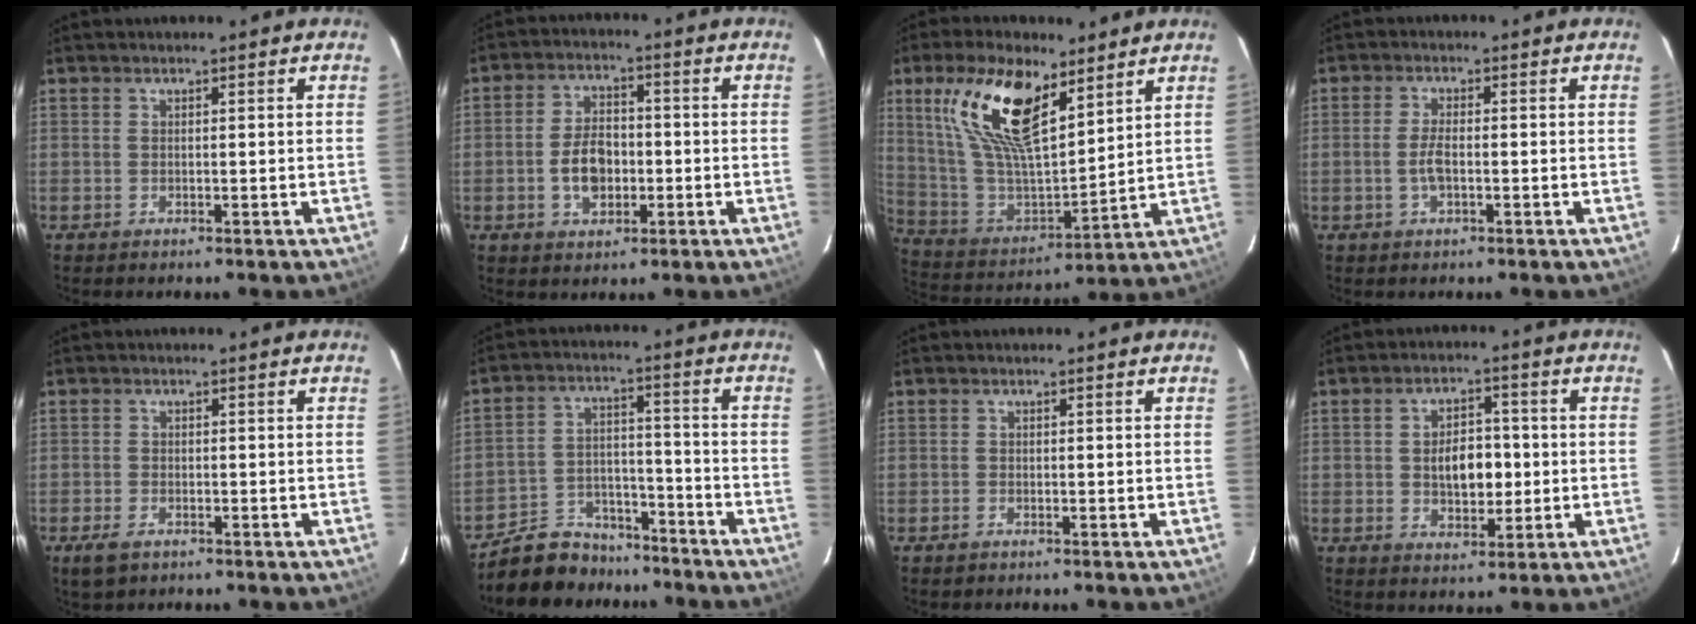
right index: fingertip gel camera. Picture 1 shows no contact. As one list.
[{"total": 7.6, "force": [-1.8, 4.8, 5.6], "torque": [-0.107, 0.014, -0.024]}, {"total": 19.8, "force": [10.5, 8.4, 14.5], "torque": [-0.290, 0.015, 0.214]}, {"total": 3.5, "force": [-0.9, 1.2, 3.1], "torque": [-0.066, 0.000, -0.017]}, {"total": 4.0, "force": [-2.5, 2.2, 2.2], "torque": [-0.054, -0.009, -0.044]}, {"total": 12.8, "force": [-10.8, 6.3, 3.0], "torque": [-0.081, 0.028, -0.163]}, {"total": 1.1, "force": [-0.8, 0.7, 0.3], "torque": [-0.006, 0.000, -0.013]}, {"total": 7.6, "force": [-0.4, 4.6, 6.1], "torque": [-0.106, 0.011, 0.000]}]